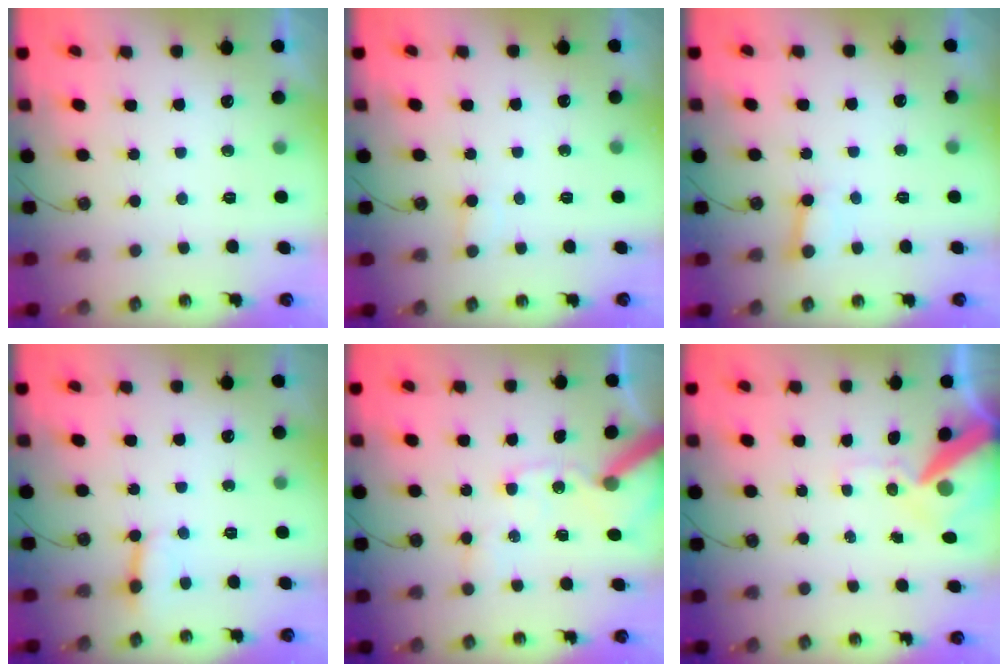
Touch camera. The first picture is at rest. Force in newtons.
{"total": 3.9, "press": 3.9, "slide": 0.3}
{"total": 4.7, "press": 4.6, "slide": 0.9}
{"total": 2.9, "press": 2.8, "slide": 0.5}
{"total": 12.6, "press": 12.4, "slide": 1.8}
{"total": 13.4, "press": 13.2, "slide": 1.8}